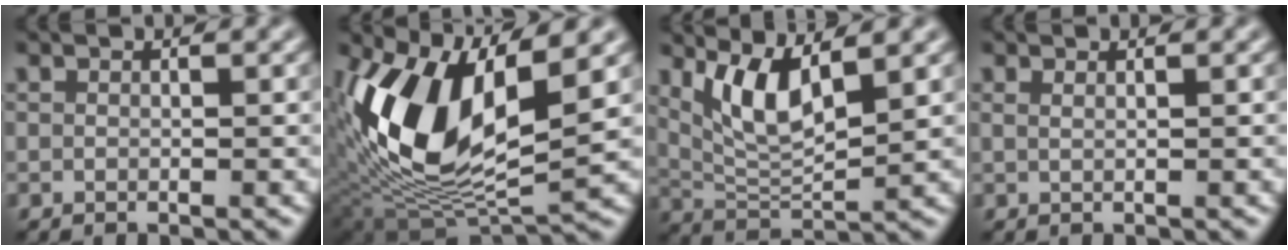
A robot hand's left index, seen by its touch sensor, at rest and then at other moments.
{"total": 12.3, "force": [3.1, 5.8, 10.4], "torque": [-0.212, -0.014, 0.058]}
{"total": 5.4, "force": [2.5, 1.7, 4.5], "torque": [-0.095, -0.012, 0.049]}
{"total": 0.8, "force": [0.6, 0.2, 0.6], "torque": [-0.008, -0.005, 0.002]}